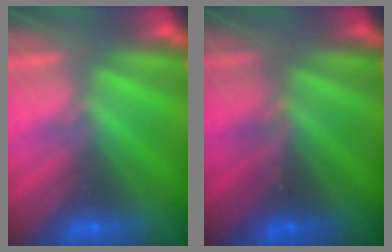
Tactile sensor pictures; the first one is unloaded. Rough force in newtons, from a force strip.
{"total": 2.7}